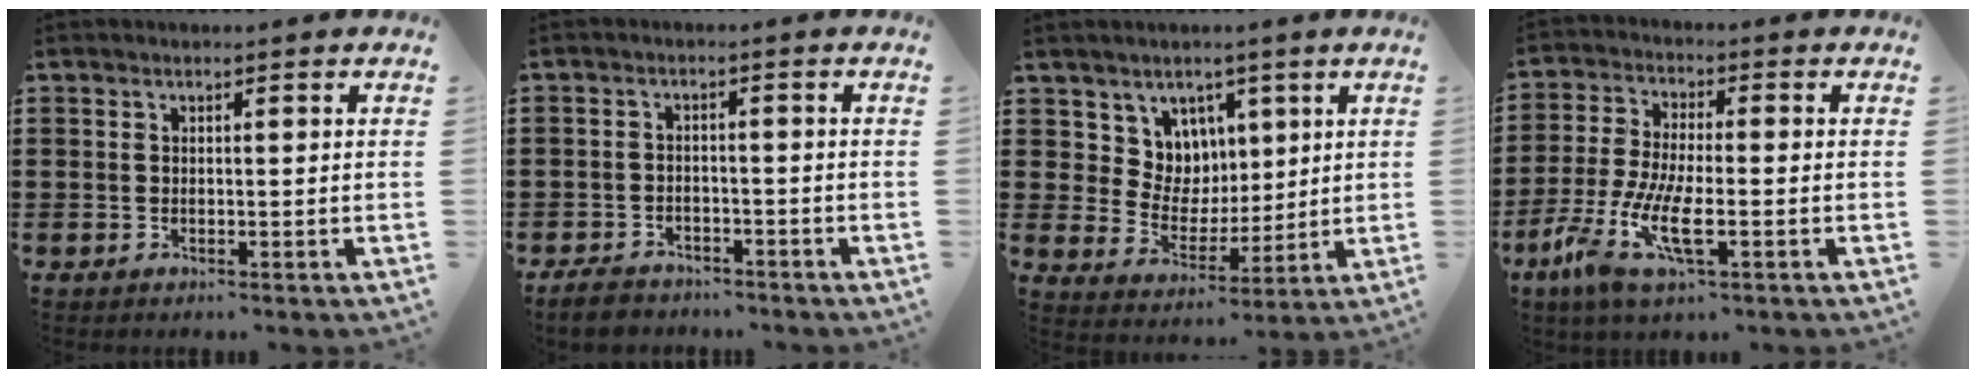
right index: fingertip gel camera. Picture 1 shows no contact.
{"total": 3.1, "force": [-2.9, 0.8, 0.4], "torque": [-0.018, 0.003, -0.062]}
{"total": 7.1, "force": [3.9, 5.9, 0.3], "torque": [-0.042, -0.019, 0.075]}
{"total": 9.2, "force": [-4.1, 2.4, 7.9], "torque": [-0.191, -0.019, -0.082]}